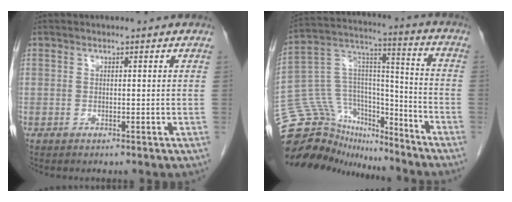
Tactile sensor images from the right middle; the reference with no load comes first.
{"total": 19.1, "force": [-17.4, 6.9, 3.7], "torque": [-0.068, 0.075, -0.287]}